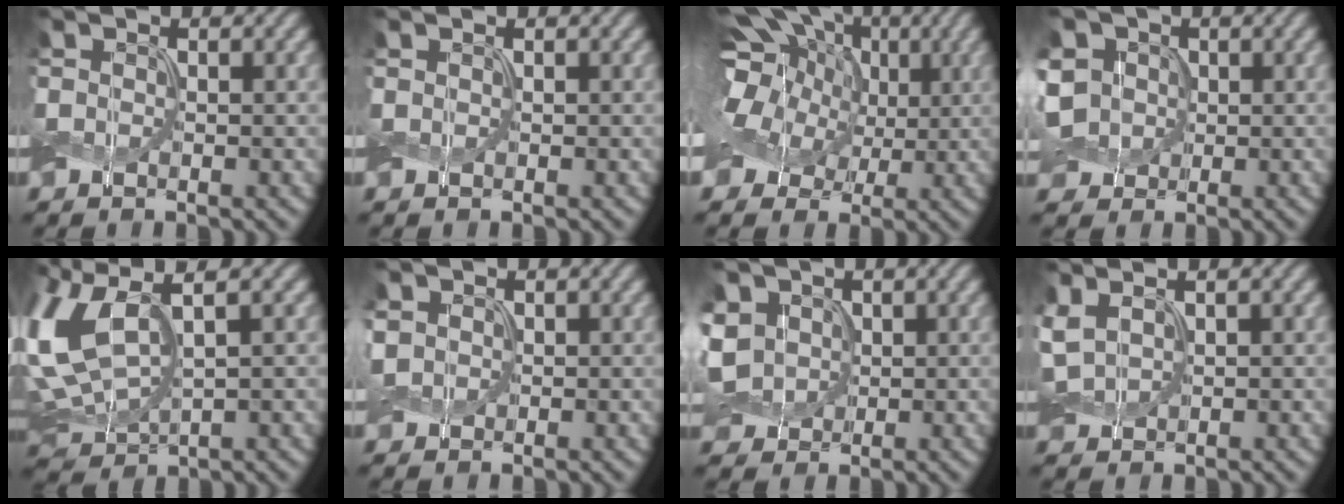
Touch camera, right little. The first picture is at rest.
{"total": 0.0}
{"total": 16.2, "force": [2.9, 12.5, 9.9], "torque": [-0.205, 0.037, 0.025]}
{"total": 6.0, "force": [0.7, 5.1, 3.2], "torque": [-0.089, 0.027, -0.003]}
{"total": 10.5, "force": [2.9, 5.1, 8.8], "torque": [-0.229, 0.013, 0.061]}
{"total": 1.4, "force": [0.3, 1.2, 0.5], "torque": [-0.016, 0.004, 0.005]}
{"total": 5.6, "force": [1.1, 4.6, 3.0], "torque": [-0.090, 0.023, 0.012]}
{"total": 2.8, "force": [0.8, 1.7, 2.0], "torque": [-0.058, 0.013, 0.019]}